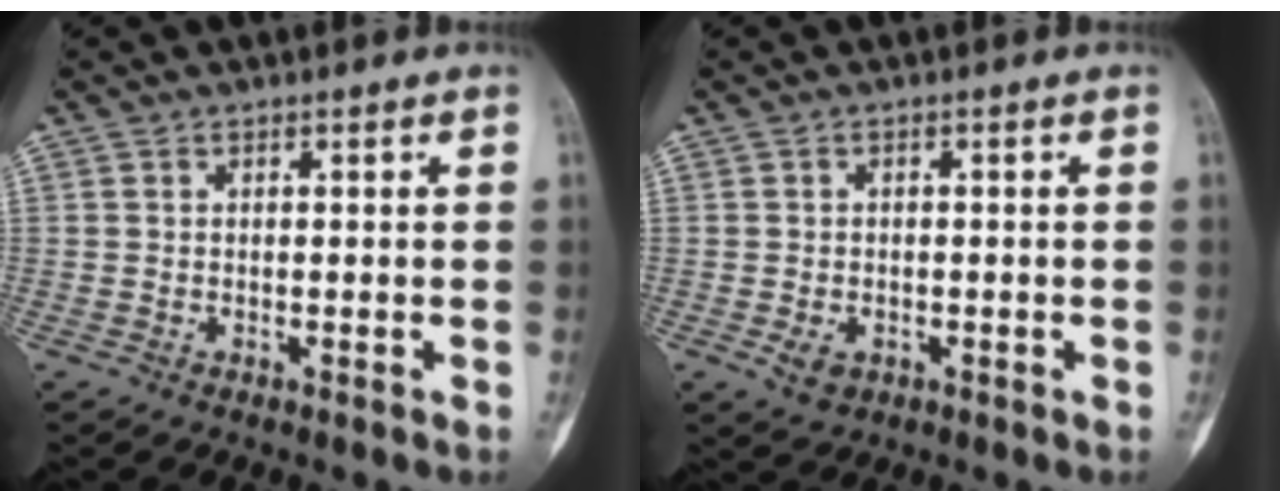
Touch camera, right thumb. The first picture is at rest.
{"total": 2.9, "force": [-1.1, 2.1, 1.7], "torque": [-0.022, 0.001, -0.011]}